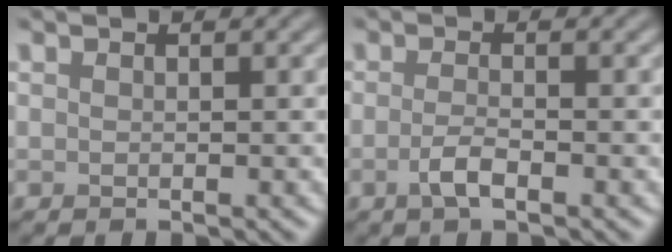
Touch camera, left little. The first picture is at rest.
{"total": 2.0, "force": [-0.9, 0.6, 1.7], "torque": [-0.035, 0.001, -0.022]}